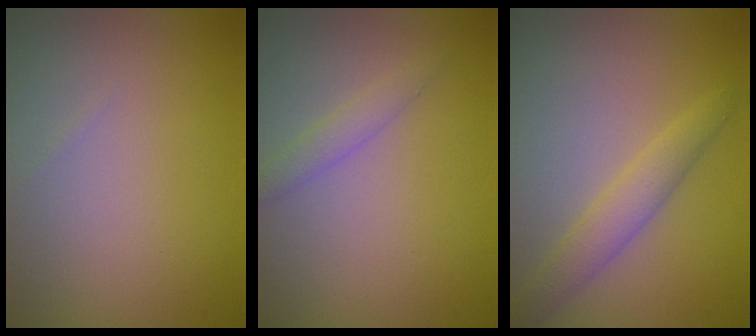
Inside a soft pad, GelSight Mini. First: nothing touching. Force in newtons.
{"total": 1.5, "press": 1.5, "slide": 0.0}
{"total": 2.6, "press": 2.6, "slide": 0.0}